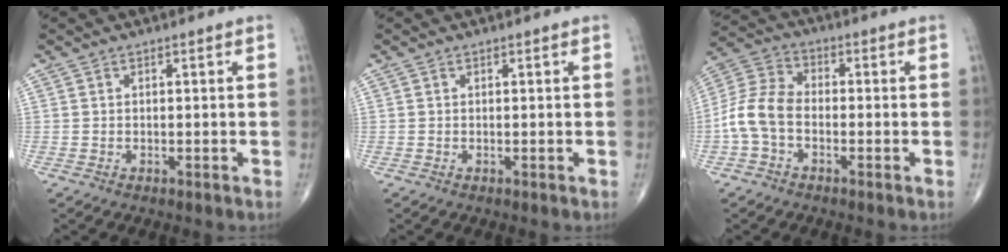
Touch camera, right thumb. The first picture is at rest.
{"total": 0.0}
{"total": 8.6, "force": [-2.3, 5.6, 6.1], "torque": [-0.125, 0.028, -0.058]}